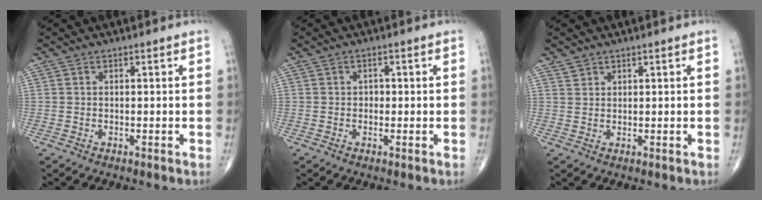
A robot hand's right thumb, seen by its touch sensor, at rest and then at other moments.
{"total": 1.2, "force": [-0.1, 1.0, 0.6], "torque": [-0.002, 0.003, -0.004]}
{"total": 1.3, "force": [1.1, 0.7, 0.0], "torque": [0.010, -0.003, 0.019]}